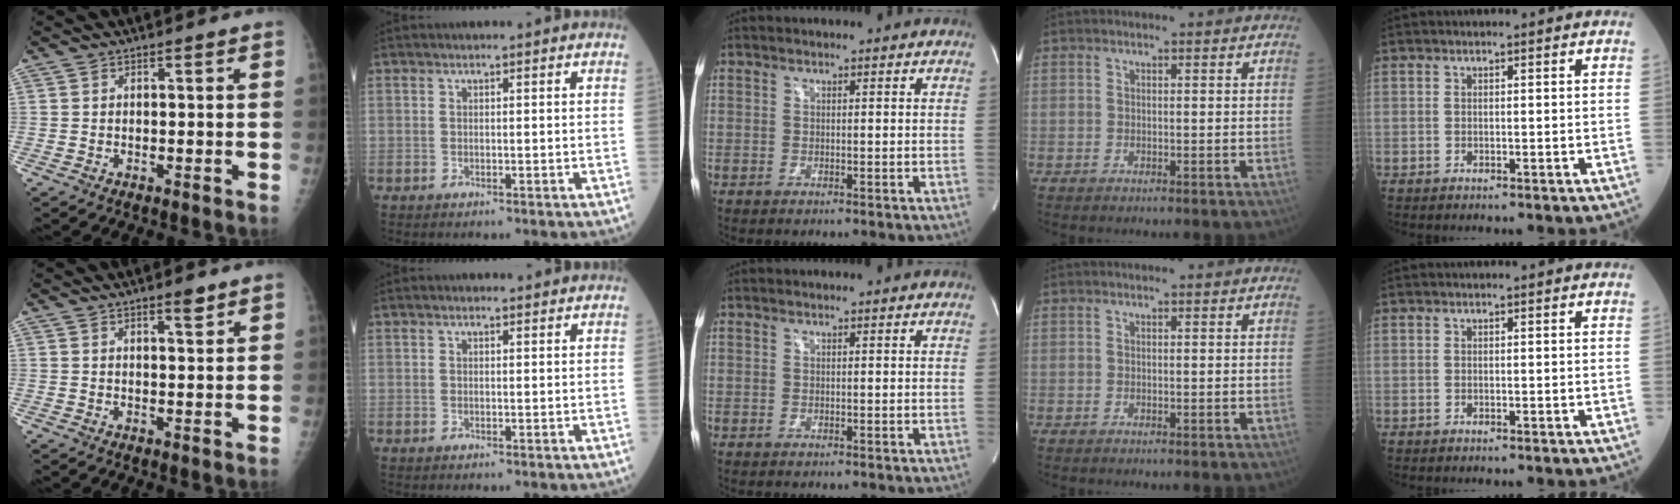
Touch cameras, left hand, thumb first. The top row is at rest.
{"thumb": {"total": 2.7, "force": [1.9, 0.7, 1.8], "torque": [-0.021, -0.012, 0.029]}, "index": {"total": 0.7, "force": [0.6, 0.3, 0.4], "torque": [-0.015, 0.005, 0.008]}}